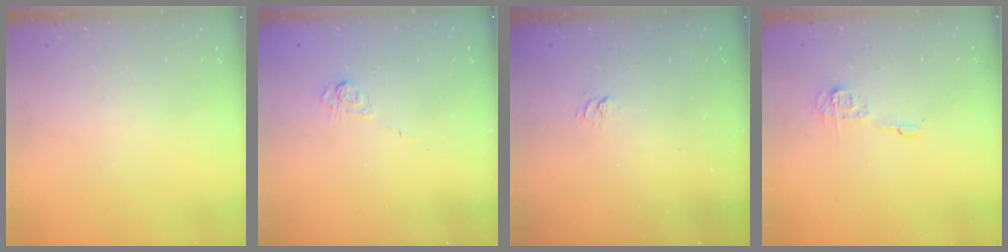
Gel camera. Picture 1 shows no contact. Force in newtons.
{"total": 3.8, "press": 3.5, "slide": 1.6}
{"total": 2.7, "press": 2.2, "slide": 1.5}
{"total": 6.8, "press": 6.8, "slide": 0.2}